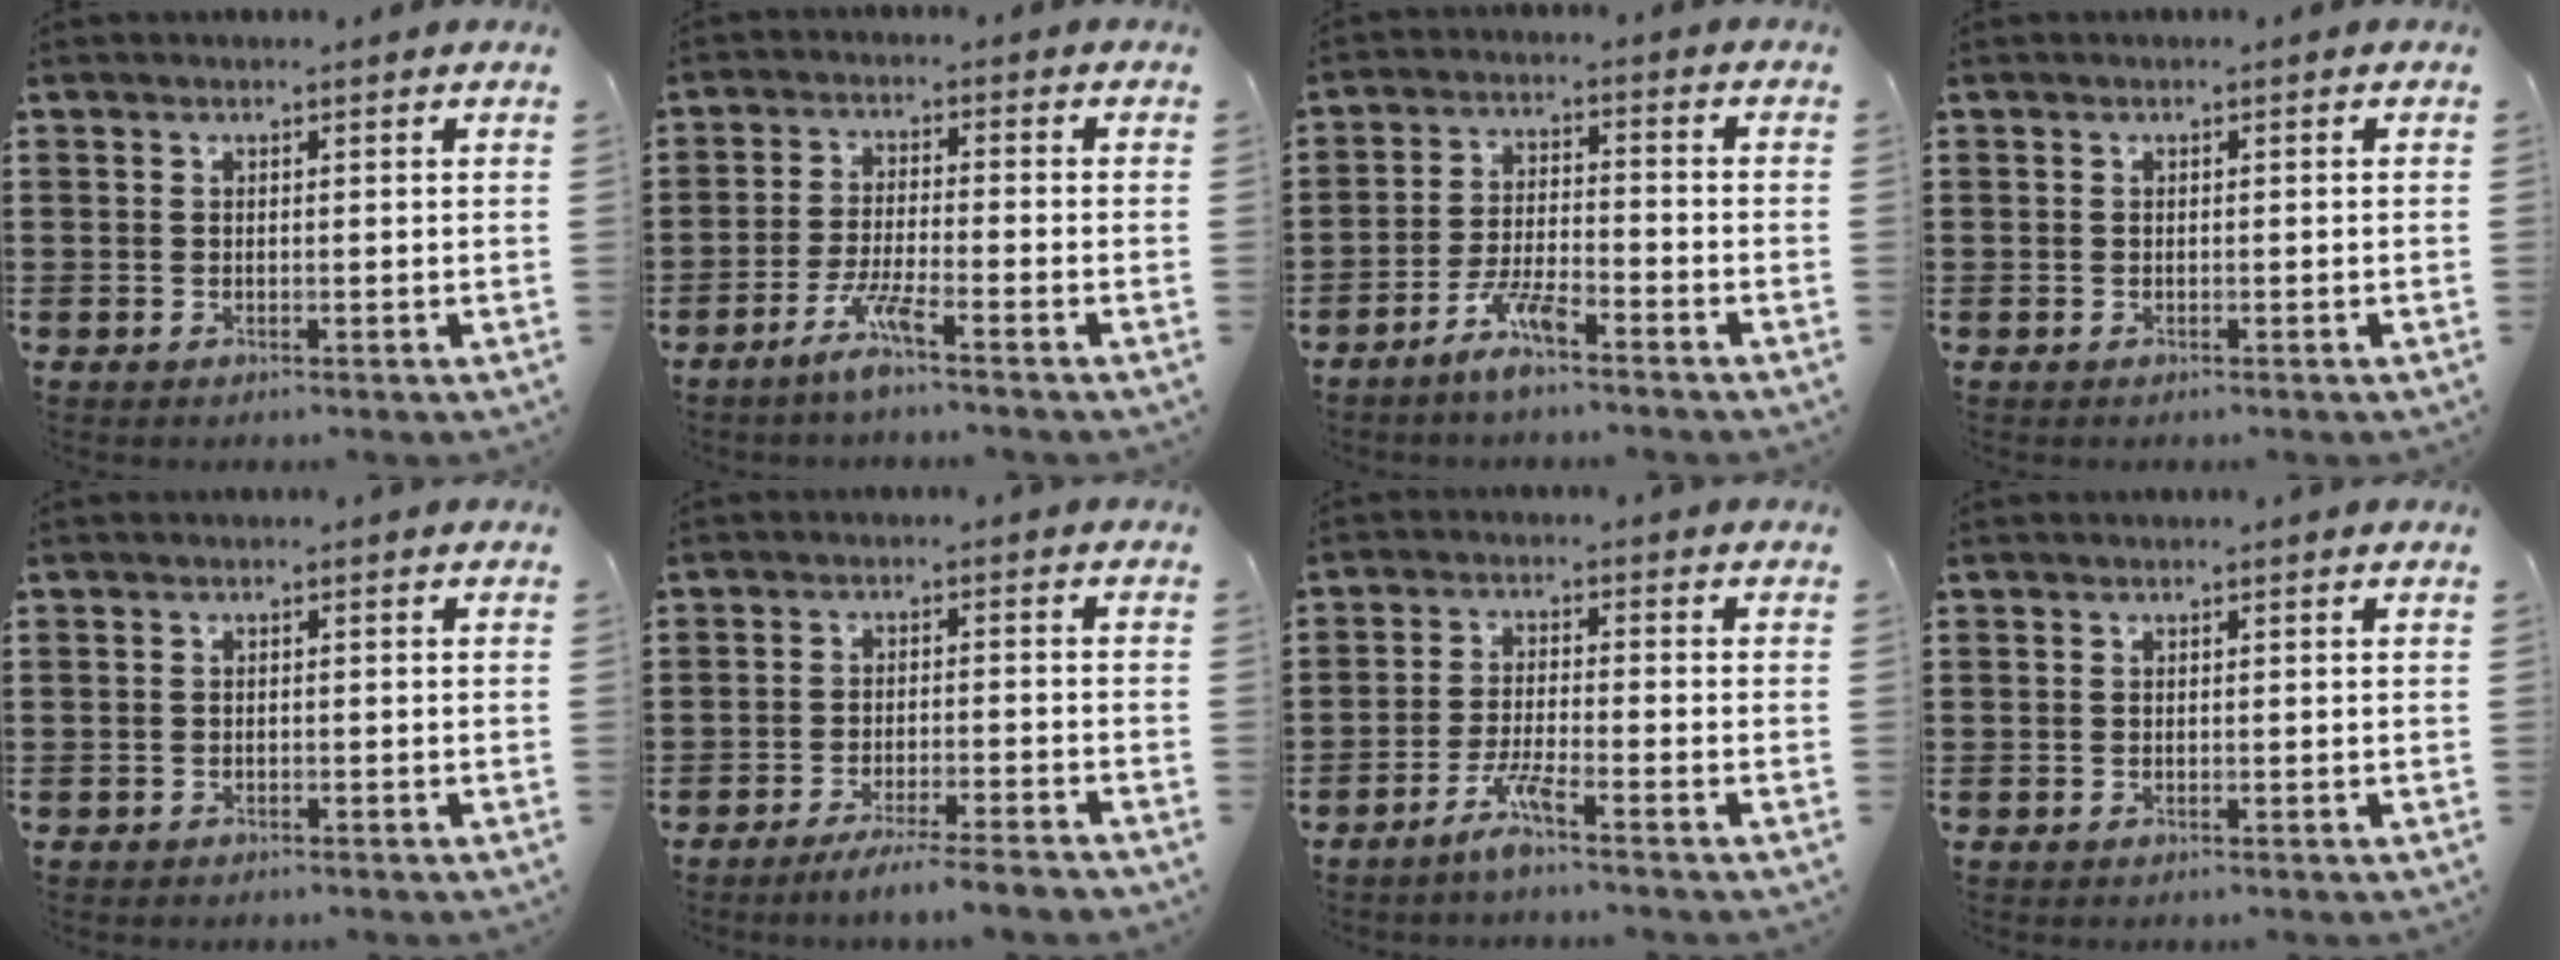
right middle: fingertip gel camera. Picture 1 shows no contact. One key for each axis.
{"total": 4.9, "fx": -3.5, "fy": 0.0, "fz": 3.5, "tx": -0.080, "ty": -0.009, "tz": -0.066}
{"total": 5.6, "fx": -4.3, "fy": 0.7, "fz": 3.6, "tx": -0.079, "ty": -0.003, "tz": -0.083}
{"total": 0.0}
{"total": 0.8, "fx": -0.7, "fy": 0.4, "fz": 0.0, "tx": 0.000, "ty": 0.002, "tz": -0.017}
{"total": 4.3, "fx": -3.9, "fy": -0.2, "fz": 1.7, "tx": -0.032, "ty": -0.008, "tz": -0.076}
{"total": 4.2, "fx": -3.1, "fy": -0.1, "fz": 2.9, "tx": -0.063, "ty": -0.004, "tz": -0.060}
{"total": 0.0}